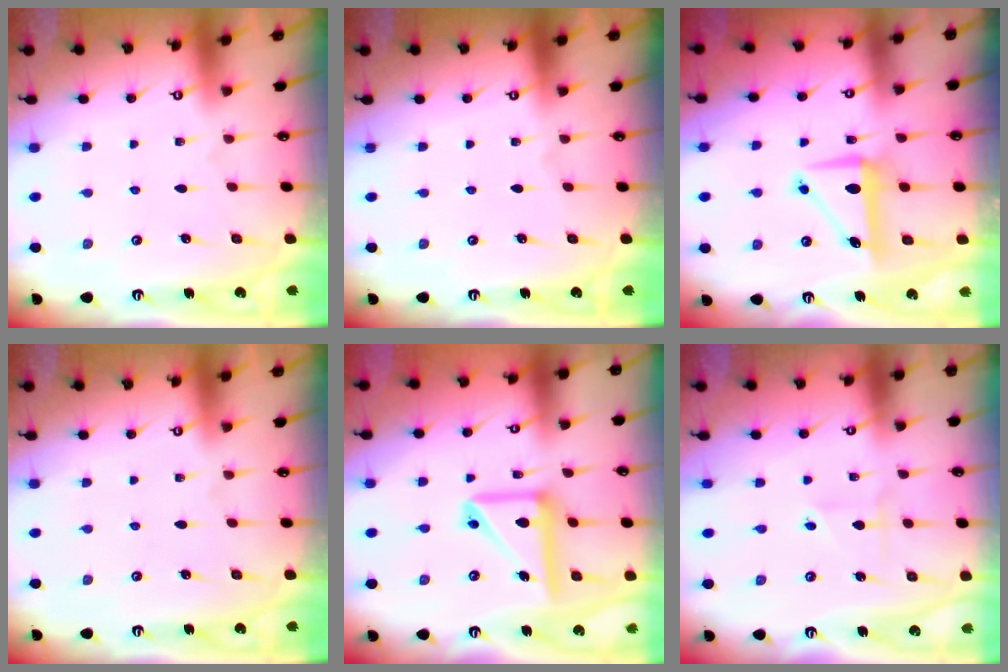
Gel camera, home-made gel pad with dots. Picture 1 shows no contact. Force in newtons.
{"total": 0.0}
{"total": 8.1, "press": 8.0, "slide": 1.1}
{"total": 0.0}
{"total": 13.7, "press": 13.6, "slide": 2.2}
{"total": 1.8, "press": 1.7, "slide": 0.6}